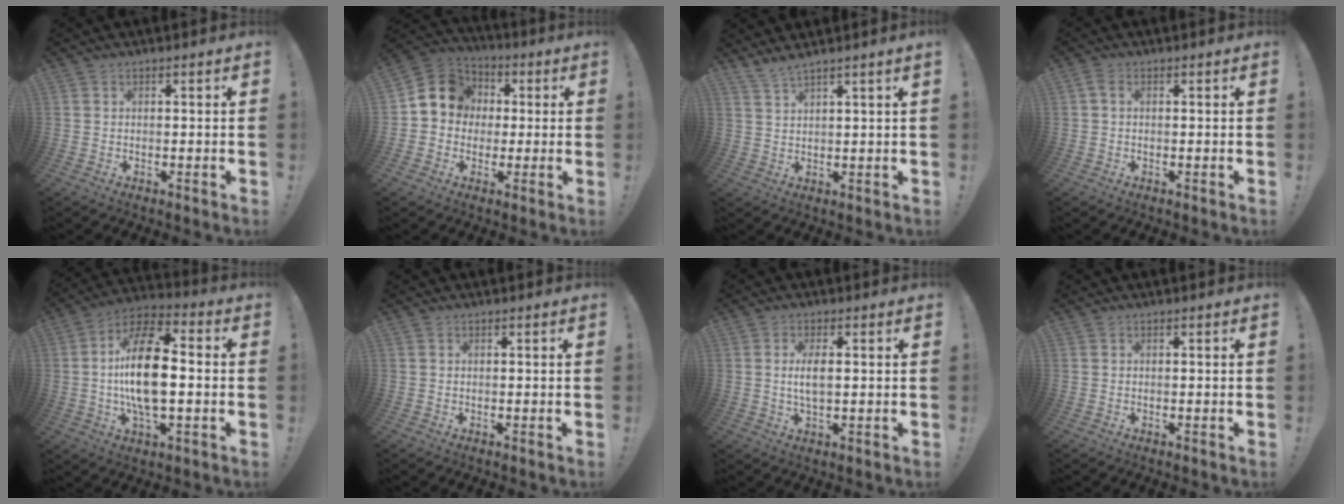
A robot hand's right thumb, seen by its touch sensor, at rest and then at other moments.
{"total": 10.7, "force": [1.5, 9.8, 4.0], "torque": [-0.052, 0.008, 0.037]}
{"total": 3.5, "force": [2.9, -0.6, 1.8], "torque": [-0.045, -0.015, 0.053]}
{"total": 1.6, "force": [0.3, 1.0, 1.2], "torque": [-0.026, 0.005, 0.006]}
{"total": 18.5, "force": [-0.6, 8.6, 16.4], "torque": [-0.300, 0.005, -0.016]}
{"total": 0.0}
{"total": 4.6, "force": [0.4, 1.7, 4.3], "torque": [-0.073, -0.006, 0.002]}
{"total": 0.0}